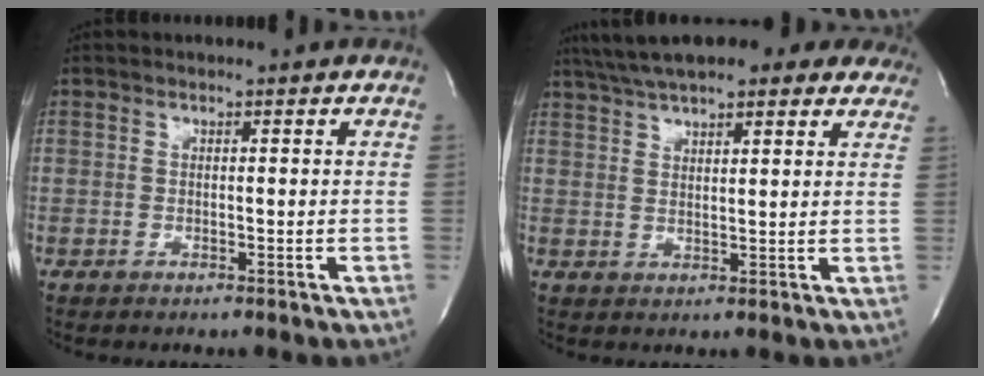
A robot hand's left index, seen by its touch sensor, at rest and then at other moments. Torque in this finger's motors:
{"motor_torque": [1.11, -1.03, 0.72, 0.12]}